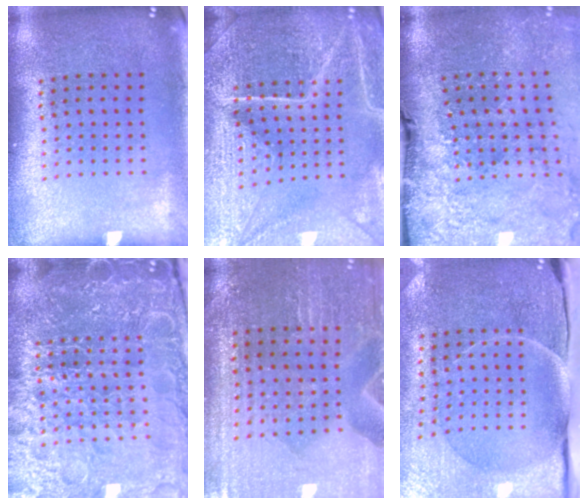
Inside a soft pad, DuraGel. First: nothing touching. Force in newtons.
{"total": 5.1, "press": 4.8, "slide": 1.7}
{"total": 4.7, "press": 3.6, "slide": 3.0}
{"total": 6.1, "press": 5.4, "slide": 2.8}
{"total": 1.2, "press": 1.2, "slide": 0.0}
{"total": 4.5, "press": 3.8, "slide": 2.3}